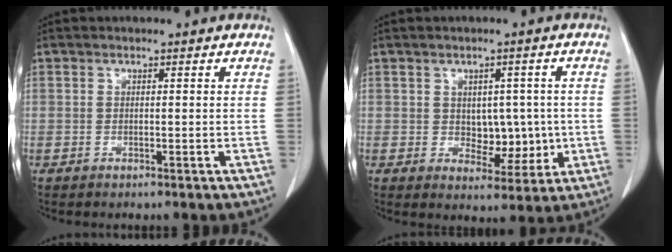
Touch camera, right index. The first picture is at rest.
{"total": 5.5, "force": [0.0, 3.6, 4.1], "torque": [-0.044, 0.003, 0.011]}